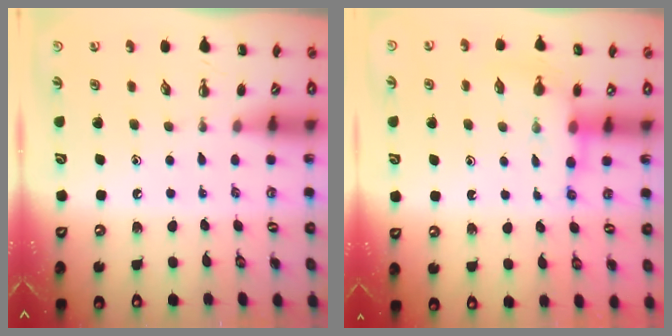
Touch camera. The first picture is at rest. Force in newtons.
{"total": 8.5, "press": 8.4, "slide": 0.7}